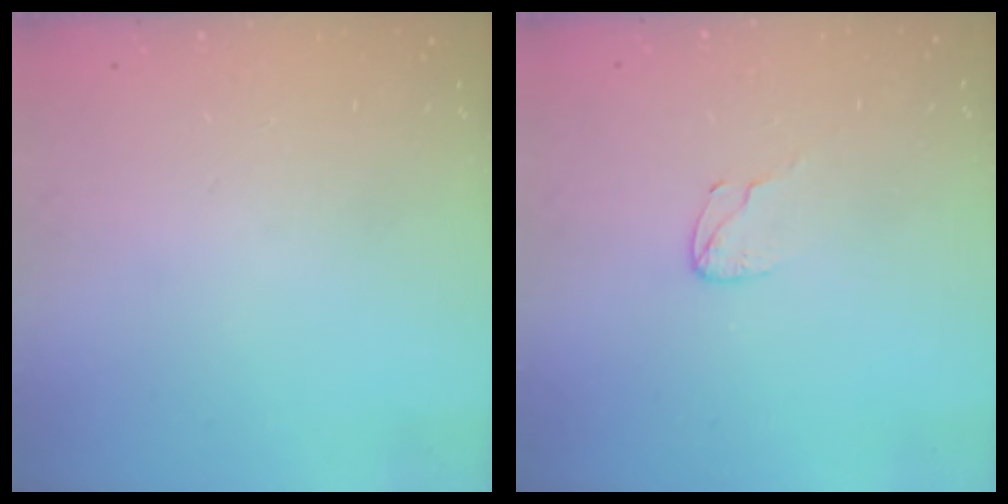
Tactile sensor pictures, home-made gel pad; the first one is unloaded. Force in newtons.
{"total": 2.7, "press": 2.7, "slide": 0.2}